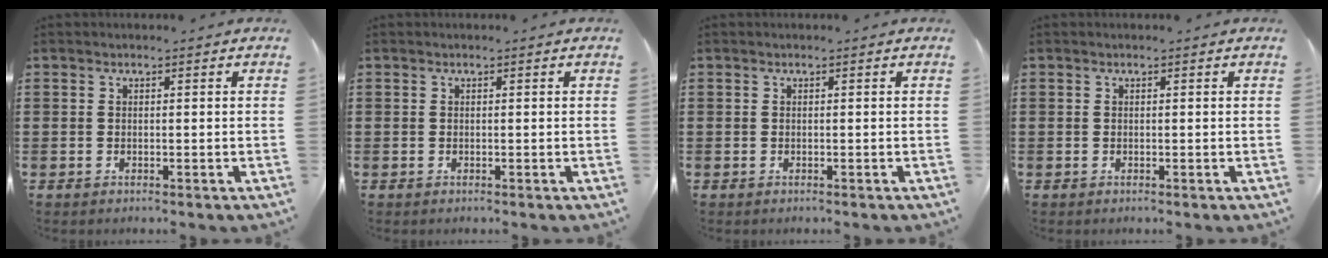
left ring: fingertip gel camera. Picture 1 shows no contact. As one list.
[{"total": 0.0}, {"total": 0.0}, {"total": 0.0}]